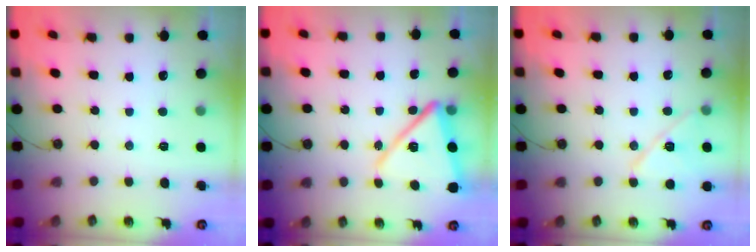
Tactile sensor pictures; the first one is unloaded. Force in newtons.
{"total": 15.6, "press": 15.5, "slide": 1.3}
{"total": 11.8, "press": 11.8, "slide": 0.9}